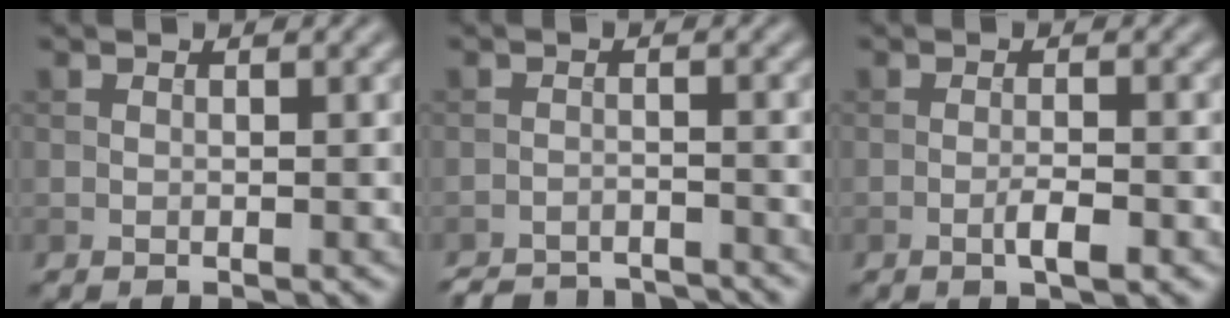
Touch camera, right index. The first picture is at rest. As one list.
[{"total": 6.1, "force": [-5.9, 1.1, 0.9], "torque": [-0.011, -0.008, -0.091]}, {"total": 2.3, "force": [-1.1, 0.4, 2.0], "torque": [-0.034, 0.003, -0.021]}]